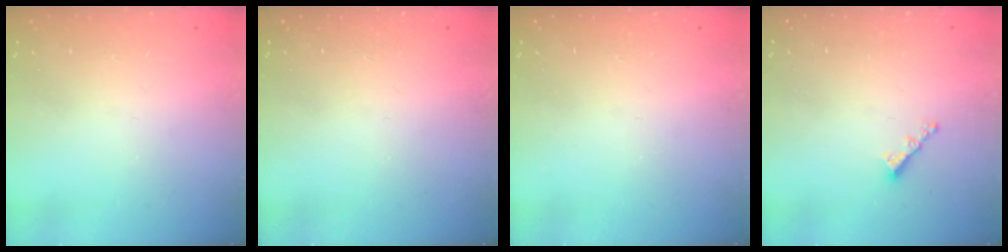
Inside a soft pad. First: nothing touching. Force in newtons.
{"total": 0.0}
{"total": 0.0}
{"total": 2.9, "press": 2.9, "slide": 0.5}